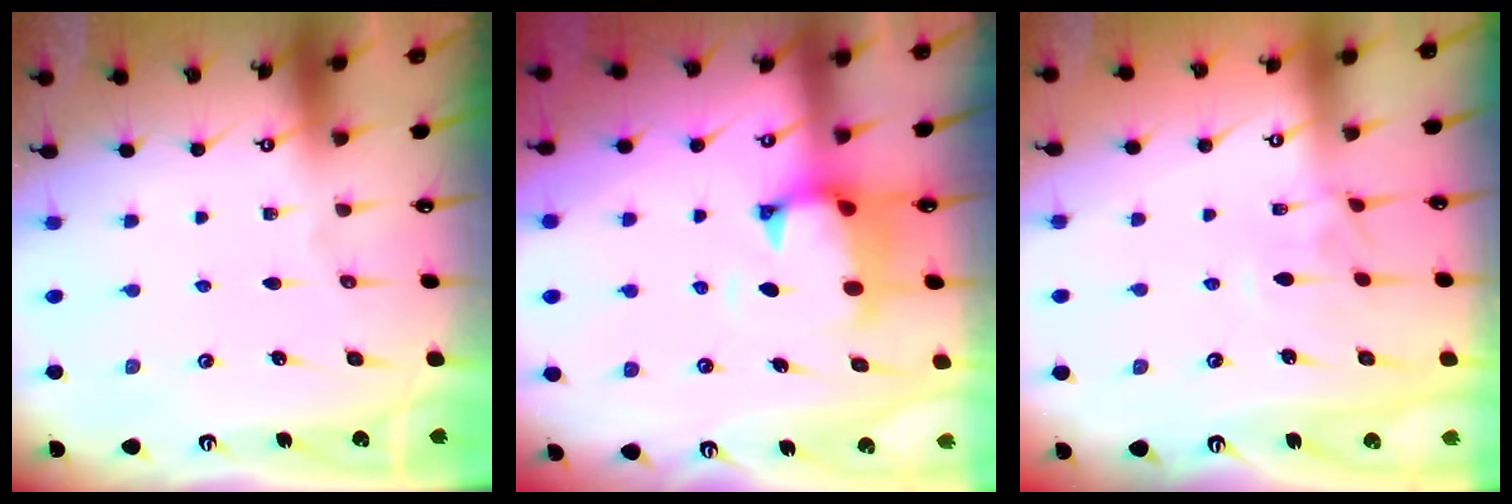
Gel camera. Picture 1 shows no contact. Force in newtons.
{"total": 1.3, "press": 0.1, "slide": 1.2}
{"total": 2.6, "press": 2.5, "slide": 0.6}